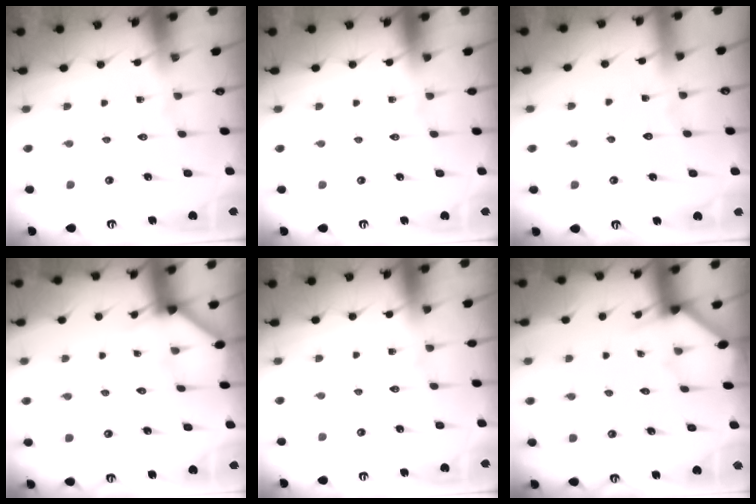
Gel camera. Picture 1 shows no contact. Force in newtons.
{"total": 0.0}
{"total": 3.0, "press": 3.0, "slide": 0.3}
{"total": 2.2, "press": 2.2, "slide": 0.2}
{"total": 0.0}
{"total": 1.9, "press": 1.9, "slide": 0.1}